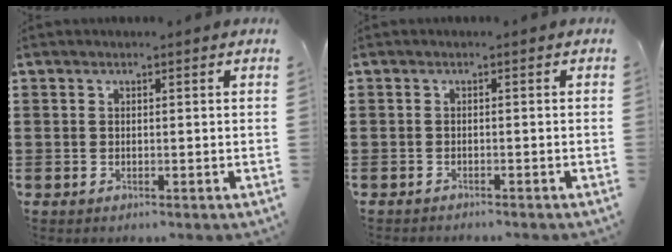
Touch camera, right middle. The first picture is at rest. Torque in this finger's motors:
{"motor_torque": [1.02, -0.21, 0.06, 0.02]}